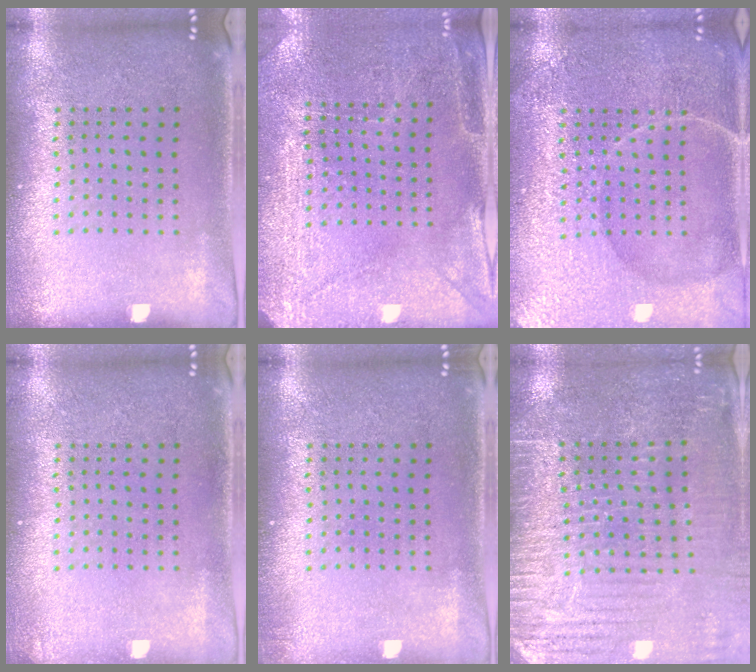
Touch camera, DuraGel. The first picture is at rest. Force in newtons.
{"total": 2.9, "press": 2.8, "slide": 0.7}
{"total": 6.2, "press": 6.1, "slide": 0.8}
{"total": 0.6, "press": 0.6, "slide": 0.0}
{"total": 0.7, "press": 0.7, "slide": 0.2}
{"total": 3.4, "press": 3.4, "slide": 0.6}